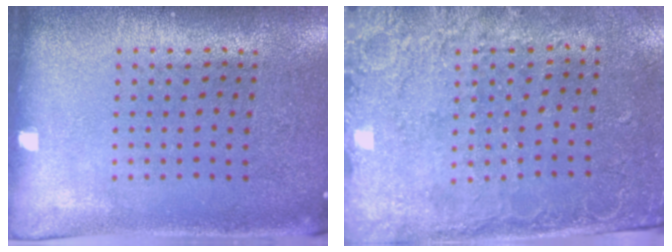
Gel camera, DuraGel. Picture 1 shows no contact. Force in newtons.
{"total": 2.6, "press": 2.1, "slide": 1.4}